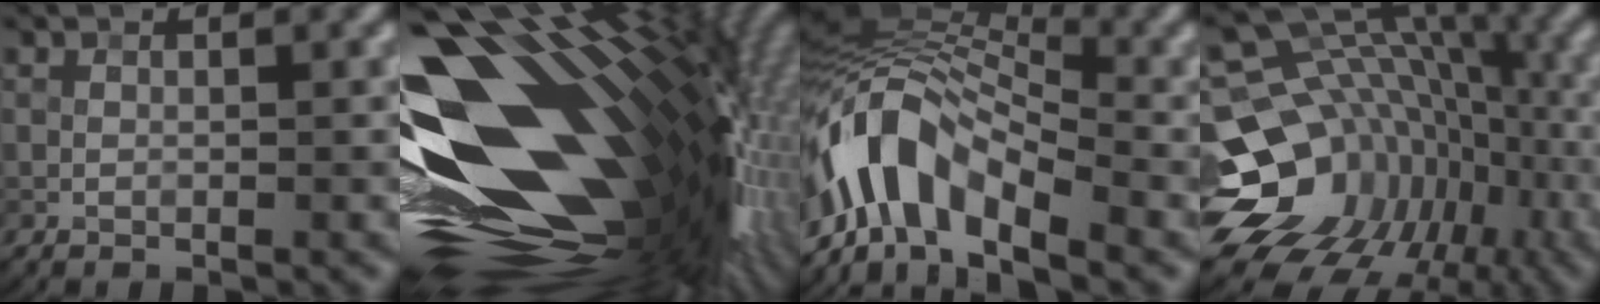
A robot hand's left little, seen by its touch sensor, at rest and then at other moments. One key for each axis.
{"total": 19.4, "fx": -0.2, "fy": 9.8, "fz": 16.8, "tx": -0.290, "ty": -0.011, "tz": 0.001}
{"total": 8.8, "fx": -4.8, "fy": 4.4, "fz": 5.9, "tx": -0.107, "ty": 0.016, "tz": -0.102}
{"total": 17.5, "fx": -5.6, "fy": 13.4, "fz": 9.6, "tx": -0.156, "ty": 0.000, "tz": -0.055}